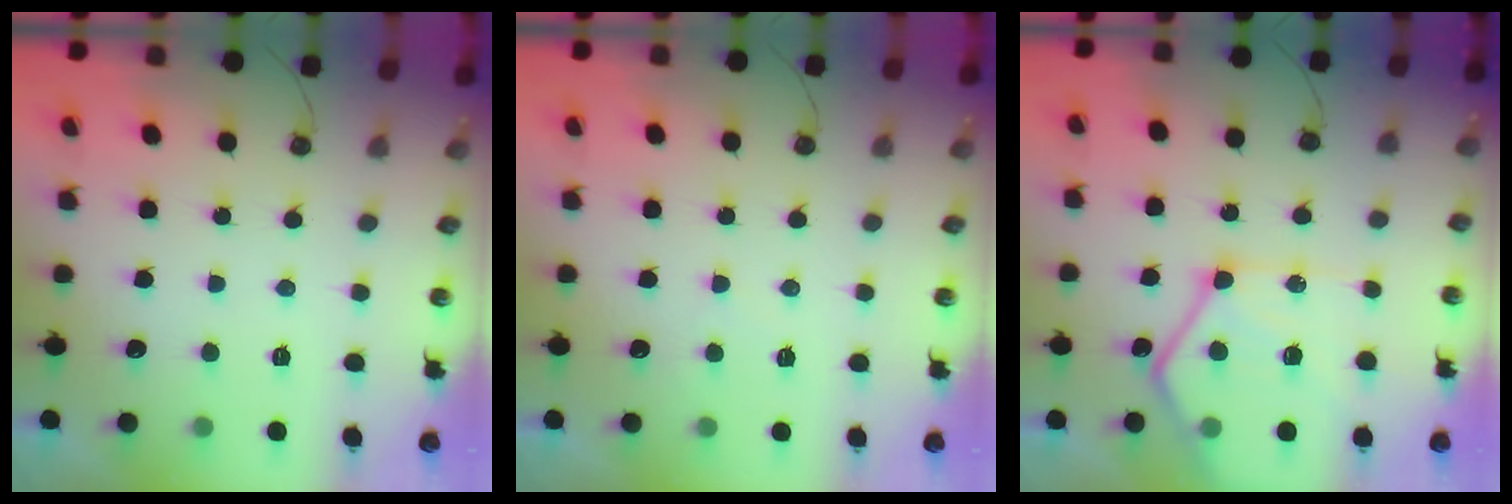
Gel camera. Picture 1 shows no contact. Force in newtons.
{"total": 4.1, "press": 4.1, "slide": 0.4}
{"total": 19.2, "press": 19.1, "slide": 1.6}